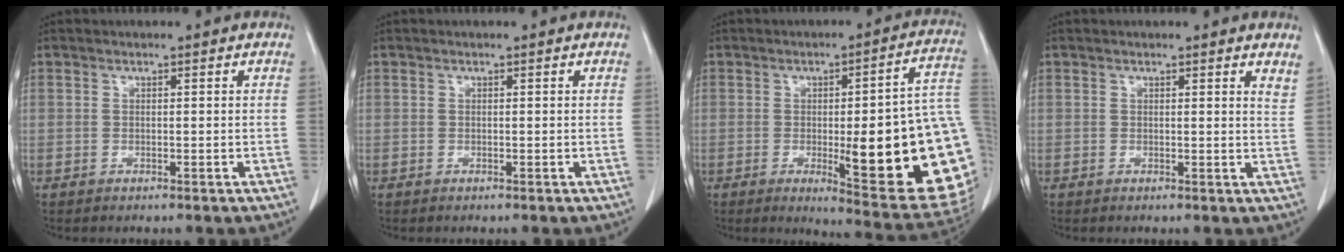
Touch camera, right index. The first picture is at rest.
{"total": 0.0}
{"total": 24.2, "force": [-3.0, 3.1, 23.8], "torque": [-0.215, -0.004, -0.034]}
{"total": 2.4, "force": [2.2, 0.2, 0.8], "torque": [-0.012, -0.012, 0.010]}